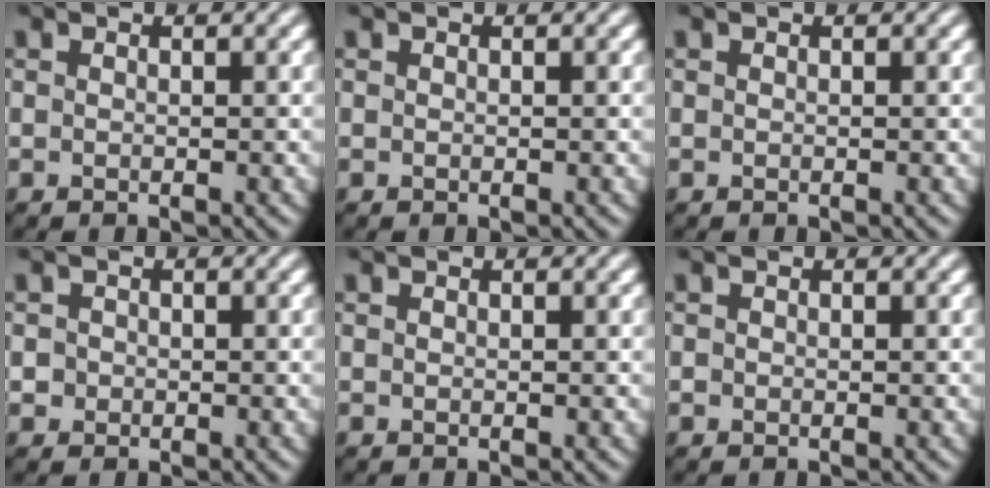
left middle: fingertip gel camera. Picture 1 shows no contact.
{"total": 0.0}
{"total": 0.0}
{"total": 1.0, "force": [0.0, 1.0, 0.1], "torque": [0.008, -0.002, -0.003]}
{"total": 0.0}
{"total": 0.0}